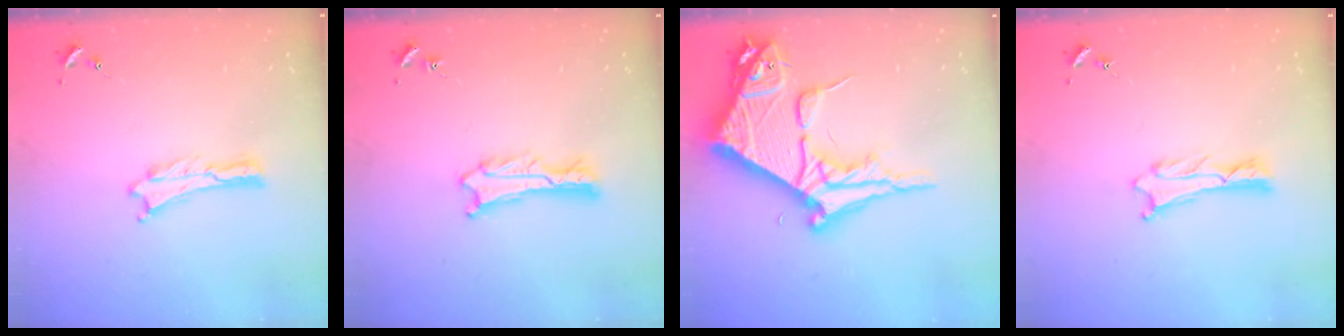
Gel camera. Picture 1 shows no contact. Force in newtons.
{"total": 1.1, "press": 1.1, "slide": 0.2}
{"total": 15.7, "press": 15.6, "slide": 1.7}
{"total": 1.2, "press": 1.2, "slide": 0.0}